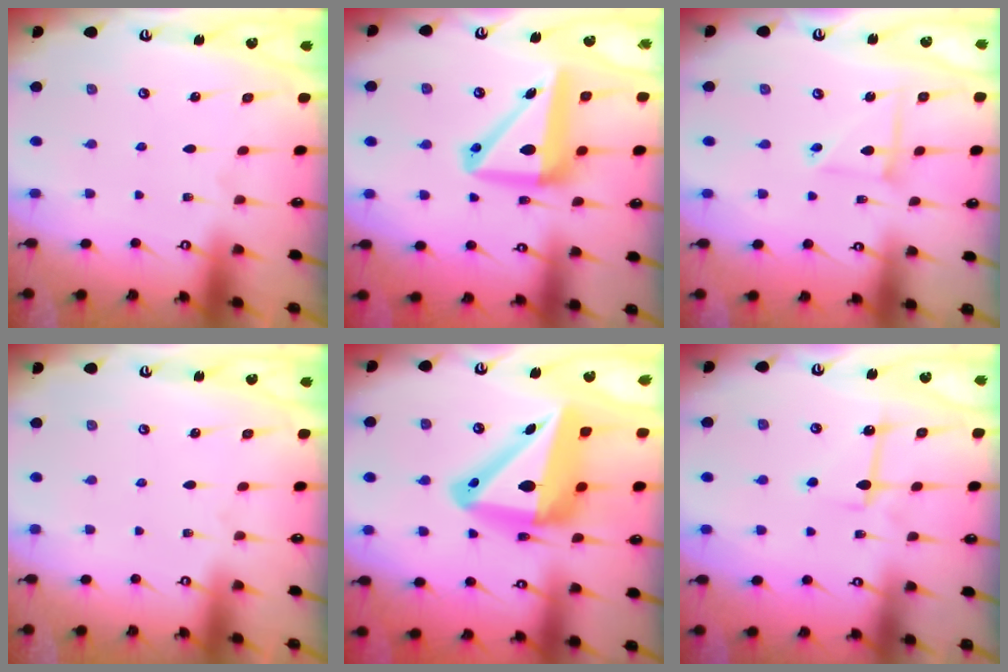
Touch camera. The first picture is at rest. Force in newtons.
{"total": 13.0, "press": 12.7, "slide": 2.7}
{"total": 5.3, "press": 5.3, "slide": 0.5}
{"total": 0.0}
{"total": 19.7, "press": 19.5, "slide": 3.0}
{"total": 6.5, "press": 6.4, "slide": 0.6}